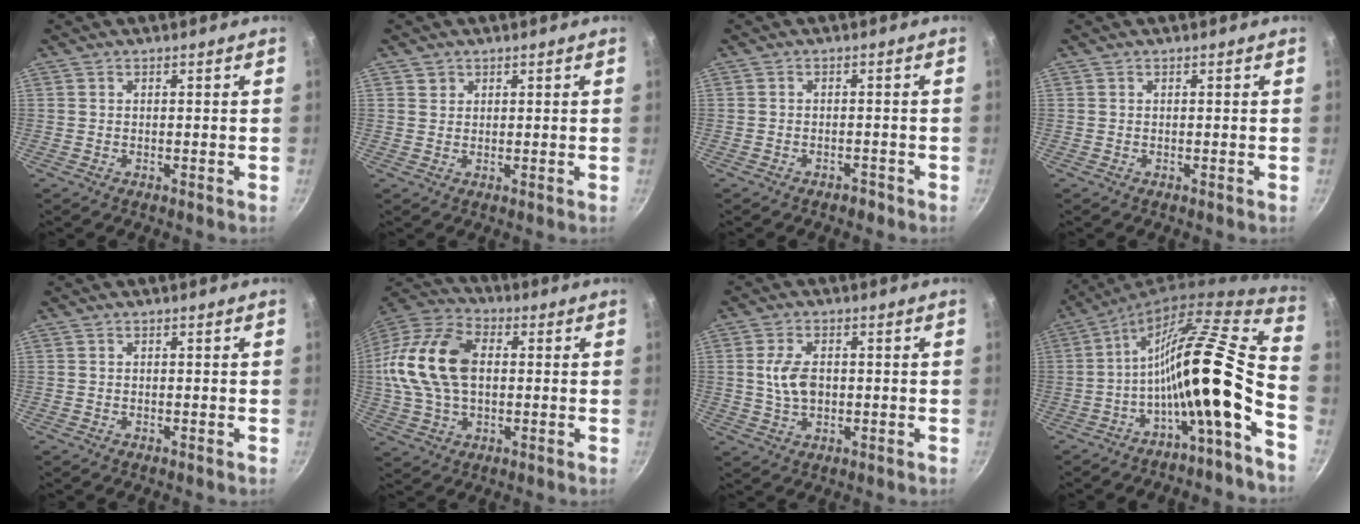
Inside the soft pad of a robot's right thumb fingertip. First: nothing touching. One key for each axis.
{"total": 1.7, "fx": 0.8, "fy": 1.5, "fz": 0.2, "tx": 0.008, "ty": 0.004, "tz": 0.012}
{"total": 1.5, "fx": -1.3, "fy": 0.7, "fz": 0.4, "tx": -0.002, "ty": 0.019, "tz": -0.013}
{"total": 0.0}
{"total": 0.0}
{"total": 18.9, "fx": 1.5, "fy": 12.2, "fz": 14.4, "tx": -0.274, "ty": 0.031, "tz": 0.016}
{"total": 3.1, "fx": 0.4, "fy": 1.7, "fz": 2.6, "tx": -0.046, "ty": 0.000, "tz": 0.009}
{"total": 17.2, "fx": -6.6, "fy": 1.8, "fz": 15.8, "tx": -0.205, "ty": 0.057, "tz": -0.117}